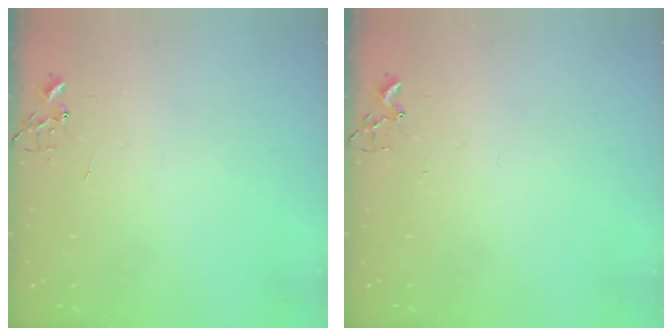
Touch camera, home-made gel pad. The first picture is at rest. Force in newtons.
{"total": 1.7, "press": 1.6, "slide": 0.2}